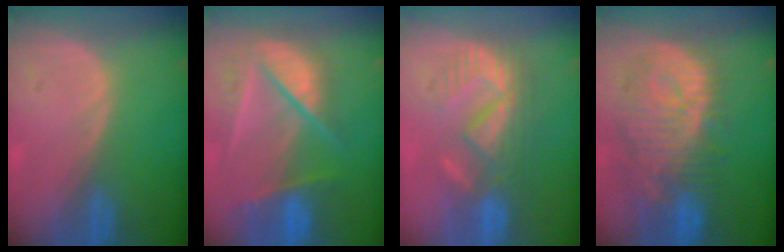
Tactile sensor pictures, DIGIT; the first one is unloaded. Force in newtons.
{"total": 9.8, "press": 8.2, "slide": 5.3}
{"total": 8.5, "press": 8.3, "slide": 1.8}
{"total": 12.2, "press": 10.9, "slide": 5.4}